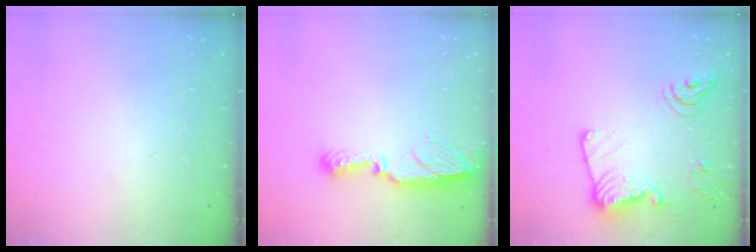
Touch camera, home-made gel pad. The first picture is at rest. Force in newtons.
{"total": 9.0, "press": 9.0, "slide": 0.8}
{"total": 16.6, "press": 16.5, "slide": 1.8}